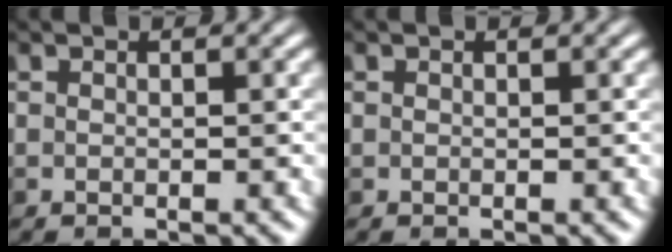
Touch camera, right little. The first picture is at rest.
{"total": 0.0}